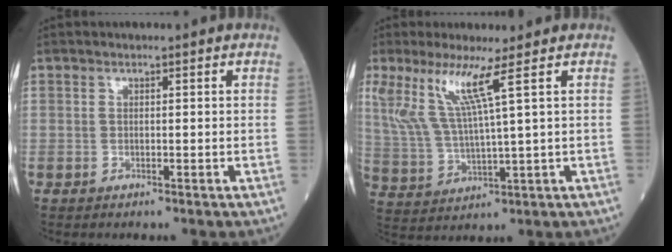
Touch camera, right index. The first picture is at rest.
{"total": 8.6, "force": [4.4, -0.9, 7.3], "torque": [-0.160, -0.001, 0.097]}